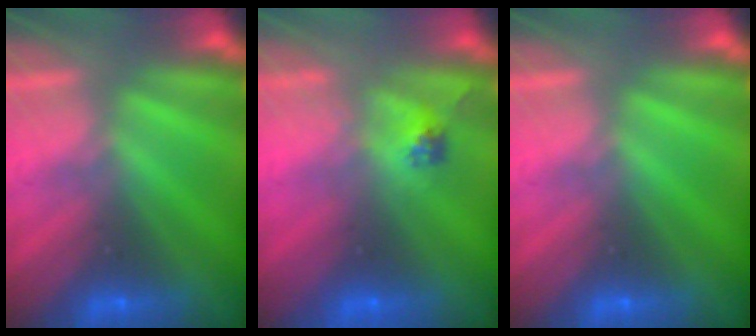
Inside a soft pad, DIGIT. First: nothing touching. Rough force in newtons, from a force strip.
{"total": 2.4}
{"total": 0.0}